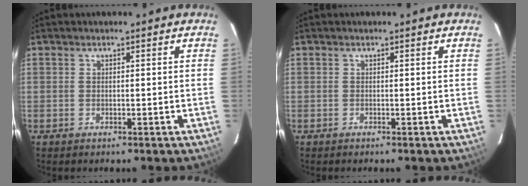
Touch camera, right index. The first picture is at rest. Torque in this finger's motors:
{"motor_torque": [0.04, -0.06, 0.03, 0.01]}